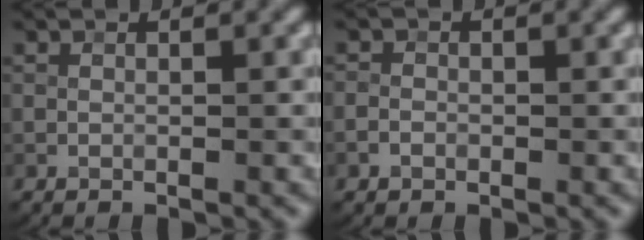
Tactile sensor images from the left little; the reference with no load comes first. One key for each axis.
{"total": 1.0, "fx": -0.5, "fy": 0.8, "fz": 0.3, "tx": 0.008, "ty": 0.004, "tz": -0.012}